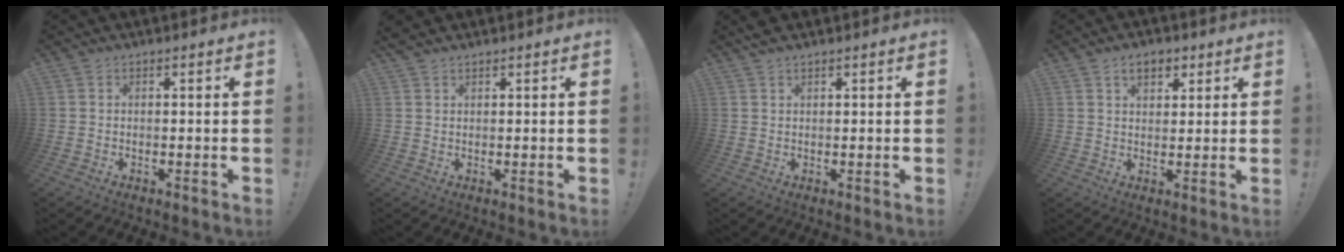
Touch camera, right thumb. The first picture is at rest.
{"total": 1.2, "force": [1.2, 0.3, 0.3], "torque": [-0.001, -0.007, 0.021]}
{"total": 1.3, "force": [1.2, 0.0, 0.6], "torque": [-0.014, -0.002, 0.022]}
{"total": 5.7, "force": [2.9, 3.7, 3.3], "torque": [-0.047, -0.002, 0.052]}